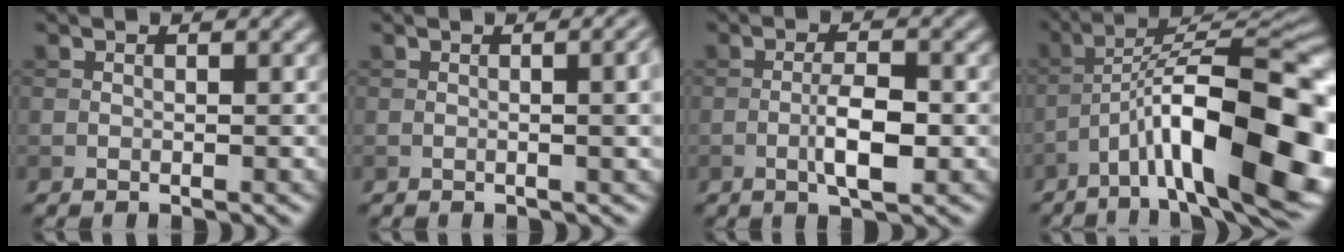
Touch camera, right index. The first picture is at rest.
{"total": 4.6, "force": [0.1, 1.9, 4.2], "torque": [-0.030, 0.011, -0.001]}
{"total": 3.8, "force": [-1.0, 1.0, 3.5], "torque": [-0.066, 0.001, -0.020]}
{"total": 16.7, "force": [-6.6, 5.6, 14.3], "torque": [-0.191, 0.022, -0.103]}